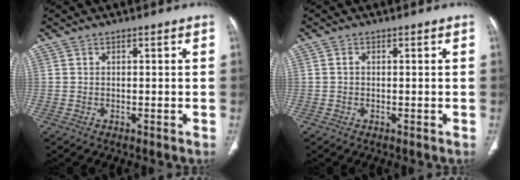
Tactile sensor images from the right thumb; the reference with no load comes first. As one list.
[{"total": 0.6, "force": [-0.1, 0.4, 0.4], "torque": [-0.007, 0.002, -0.005]}]